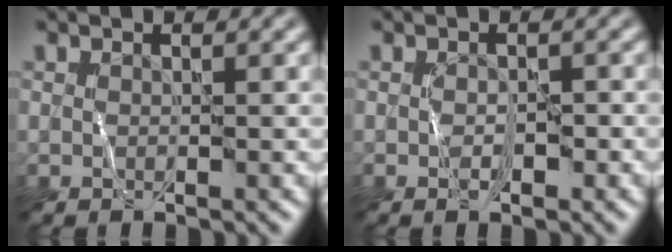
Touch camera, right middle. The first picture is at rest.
{"total": 1.6, "force": [-0.6, 0.9, 1.1], "torque": [-0.021, -0.002, -0.012]}